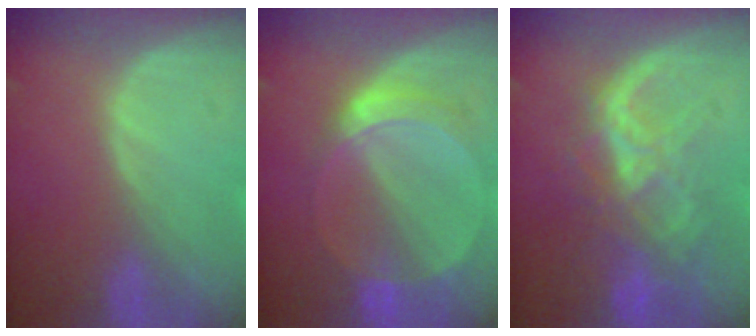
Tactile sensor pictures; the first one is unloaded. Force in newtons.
{"total": 6.2, "press": 5.7, "slide": 2.6}
{"total": 8.9, "press": 7.5, "slide": 4.7}